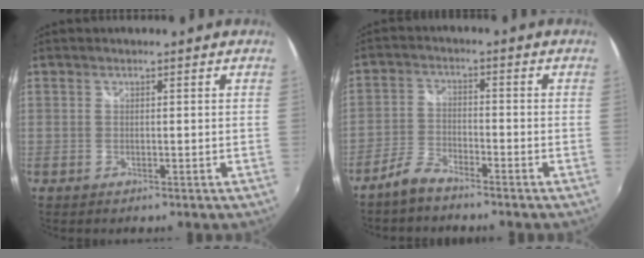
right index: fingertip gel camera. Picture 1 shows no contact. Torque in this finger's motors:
{"motor_torque": [0.29, -0.17, 0.07, 0.04]}